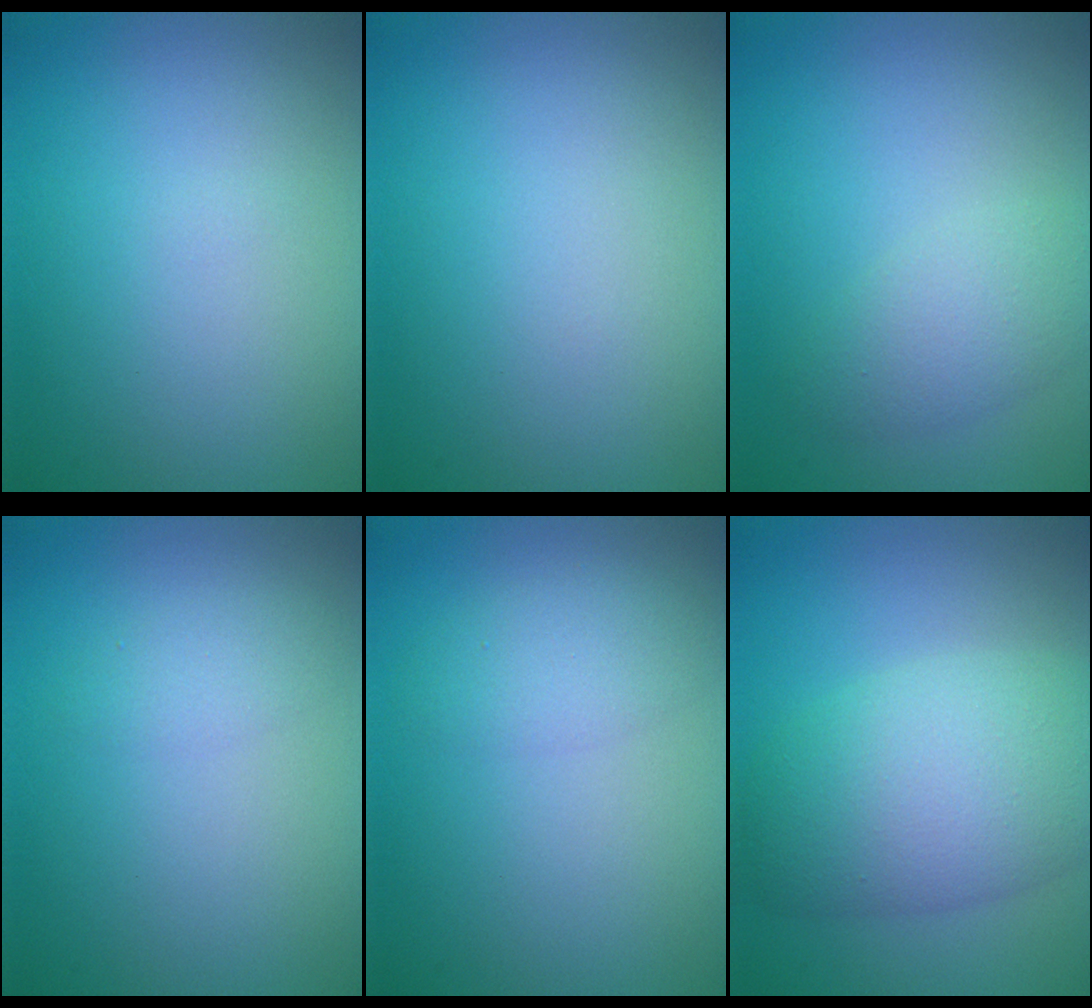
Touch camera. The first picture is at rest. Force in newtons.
{"total": 0.0}
{"total": 2.9, "press": 2.9, "slide": 0.1}
{"total": 1.3, "press": 1.3, "slide": 0.0}
{"total": 2.2, "press": 2.2, "slide": 0.1}
{"total": 7.7, "press": 7.7, "slide": 0.2}